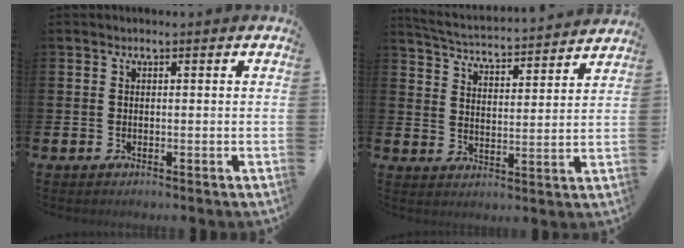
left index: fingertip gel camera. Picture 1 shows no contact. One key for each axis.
{"total": 4.4, "fx": 4.4, "fy": 0.1, "fz": 0.4, "tx": -0.030, "ty": -0.042, "tz": 0.072}